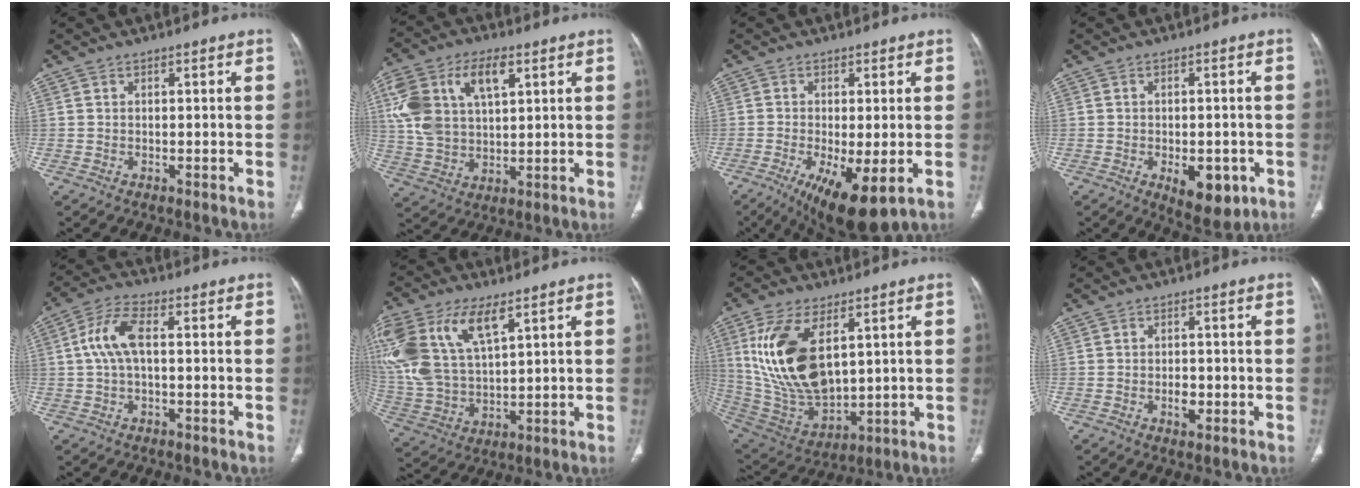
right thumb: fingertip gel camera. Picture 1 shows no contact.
{"total": 15.5, "force": [5.4, 9.0, 11.5], "torque": [-0.222, 0.007, 0.106]}
{"total": 11.3, "force": [-4.1, 3.4, 10.0], "torque": [-0.169, -0.022, -0.056]}
{"total": 8.4, "force": [-2.9, 4.3, 6.6], "torque": [-0.074, 0.000, -0.027]}
{"total": 7.2, "force": [0.5, 3.2, 6.4], "torque": [-0.148, 0.021, 0.006]}
{"total": 21.1, "force": [9.6, 10.9, 15.3], "torque": [-0.359, -0.005, 0.190]}
{"total": 19.6, "force": [5.5, 10.2, 15.8], "torque": [-0.301, -0.028, 0.121]}
{"total": 2.6, "force": [-0.8, 1.5, 1.9], "torque": [-0.029, 0.002, -0.010]}